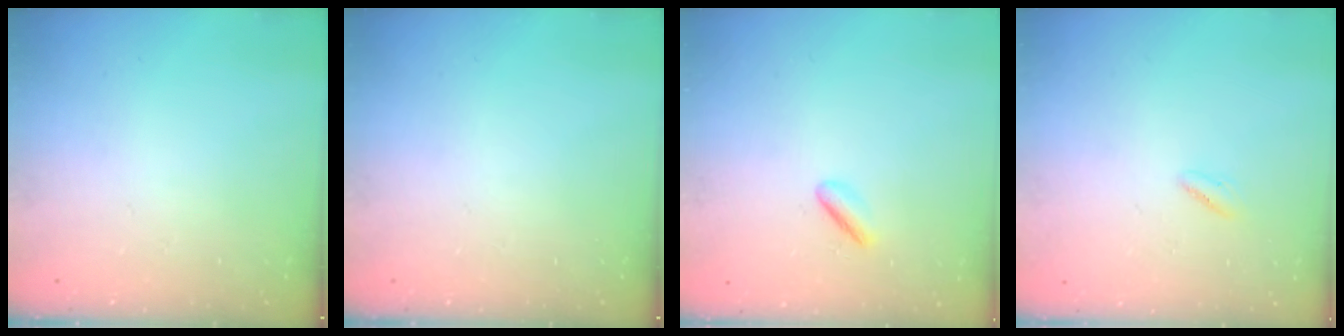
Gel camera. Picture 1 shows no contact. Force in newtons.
{"total": 0.0}
{"total": 2.2, "press": 1.9, "slide": 1.2}
{"total": 2.3, "press": 2.2, "slide": 0.7}